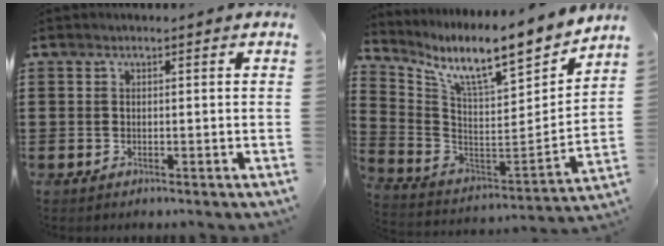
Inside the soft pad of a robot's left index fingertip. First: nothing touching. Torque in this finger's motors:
{"motor_torque": [2.14, 0.00, 0.34, 0.21]}